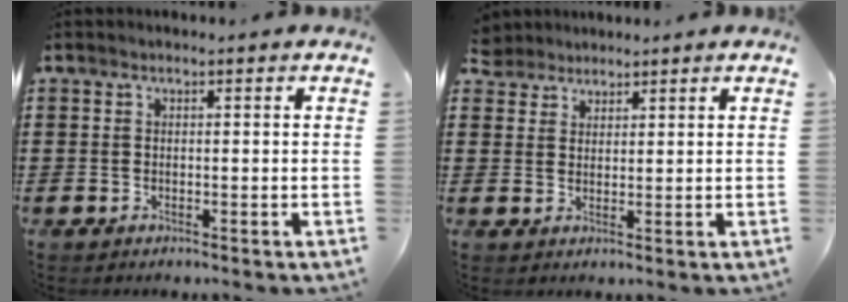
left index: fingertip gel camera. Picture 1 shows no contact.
{"total": 2.9, "force": [2.6, 1.4, -0.3], "torque": [-0.008, 0.006, 0.050]}